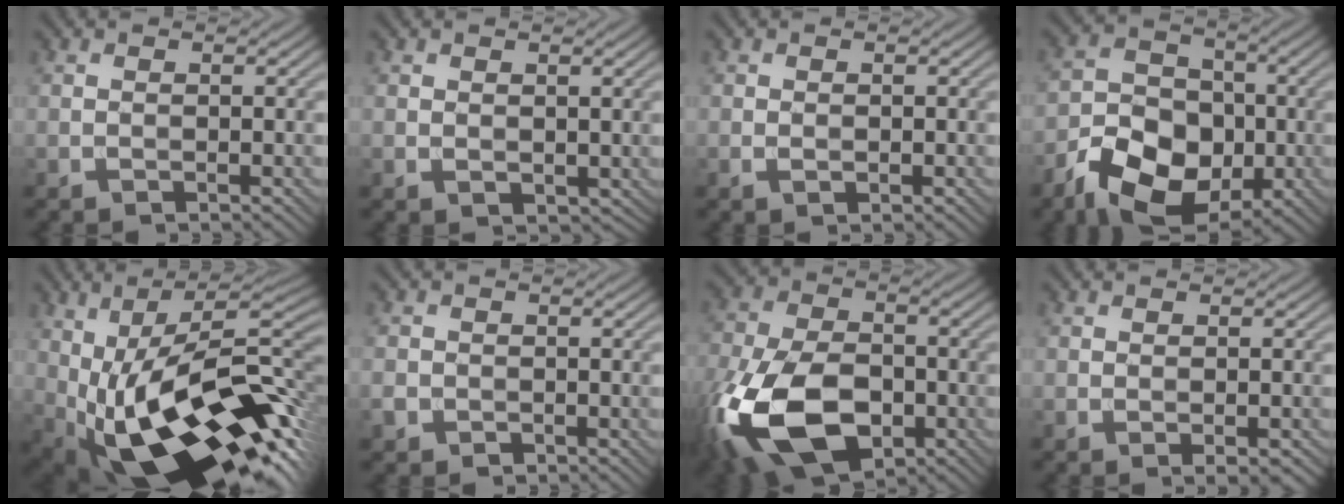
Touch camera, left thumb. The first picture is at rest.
{"total": 1.2, "force": [0.8, 0.8, 0.5], "torque": [-0.011, -0.006, 0.022]}
{"total": 0.9, "force": [0.0, 0.5, 0.7], "torque": [-0.015, -0.003, 0.002]}
{"total": 11.5, "force": [-4.9, 7.9, 6.9], "torque": [-0.137, -0.021, -0.096]}
{"total": 22.2, "force": [-3.4, 10.8, 19.0], "torque": [-0.325, -0.029, -0.040]}
{"total": 1.8, "force": [-0.8, 1.5, 0.5], "torque": [-0.016, -0.009, -0.022]}
{"total": 17.5, "force": [-6.6, 10.4, 12.4], "torque": [-0.304, -0.046, -0.121]}
{"total": 1.1, "force": [-0.3, 0.1, 1.0], "torque": [-0.015, 0.000, -0.001]}